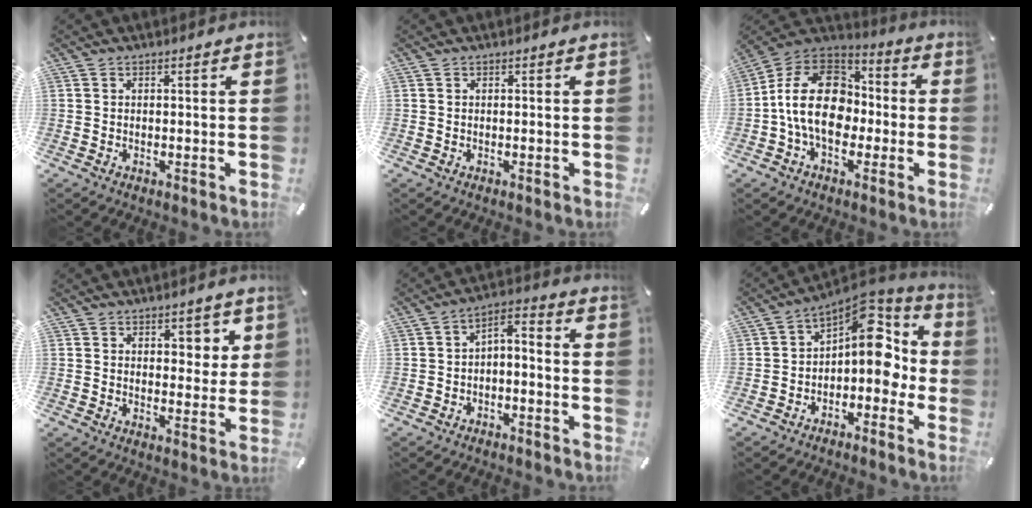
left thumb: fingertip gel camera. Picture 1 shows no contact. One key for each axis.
{"total": 0.0}
{"total": 17.6, "fx": -2.6, "fy": 12.9, "fz": 11.8, "tx": -0.238, "ty": 0.028, "tz": -0.050}
{"total": 4.5, "fx": 2.5, "fy": 3.2, "fz": 1.9, "tx": -0.007, "ty": -0.010, "tz": 0.037}
{"total": 4.3, "fx": -3.5, "fy": 1.6, "fz": 1.8, "tx": -0.028, "ty": 0.013, "tz": -0.069}
{"total": 11.3, "fx": 3.0, "fy": 7.3, "fz": 8.1, "tx": -0.091, "ty": -0.037, "tz": 0.048}